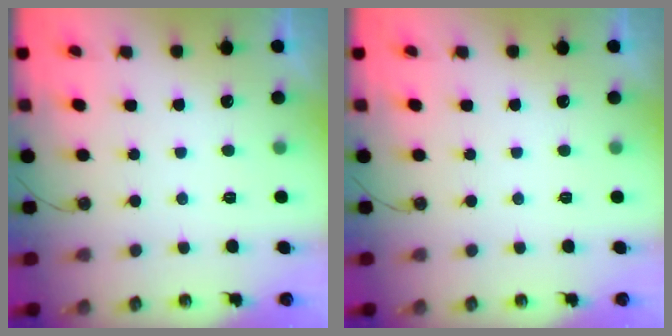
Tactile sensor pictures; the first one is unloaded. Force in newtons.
{"total": 0.0}